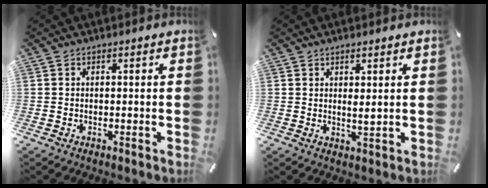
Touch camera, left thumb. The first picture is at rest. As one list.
[{"total": 2.3, "force": [1.1, 0.1, 2.0], "torque": [-0.040, -0.003, 0.019]}]